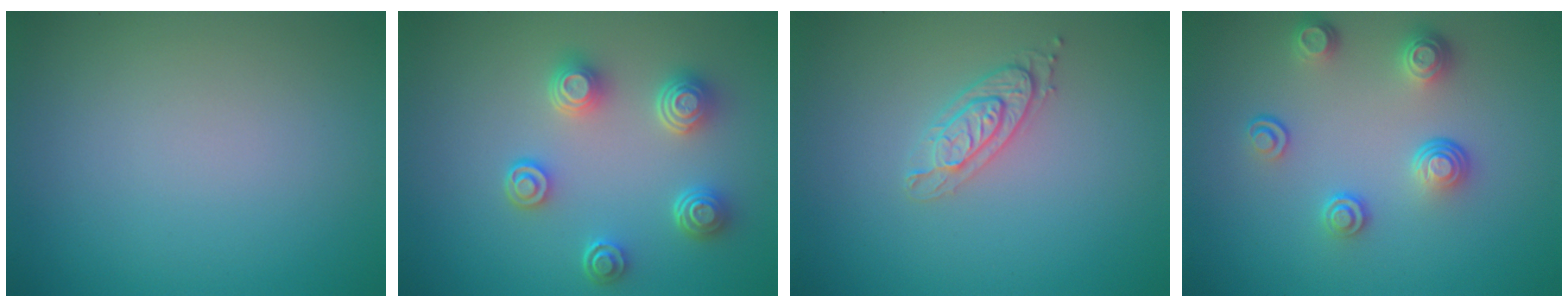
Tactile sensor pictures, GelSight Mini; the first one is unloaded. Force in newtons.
{"total": 4.4, "press": 3.6, "slide": 2.4}
{"total": 2.1, "press": 2.1, "slide": 0.3}
{"total": 3.7, "press": 2.8, "slide": 2.4}